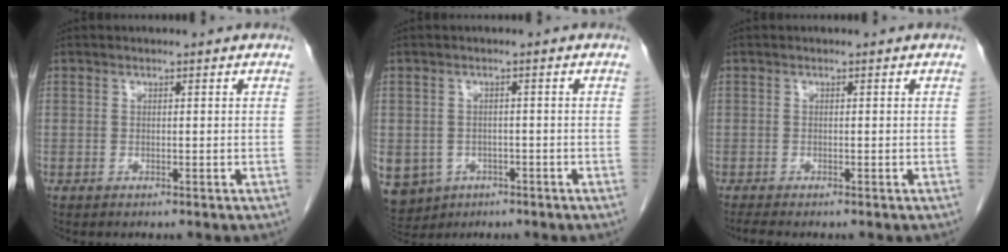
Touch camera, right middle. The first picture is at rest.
{"total": 11.0, "force": [-4.8, 9.5, 3.1], "torque": [-0.111, -0.002, -0.058]}
{"total": 1.1, "force": [-1.0, -0.2, 0.5], "torque": [-0.017, -0.004, -0.020]}